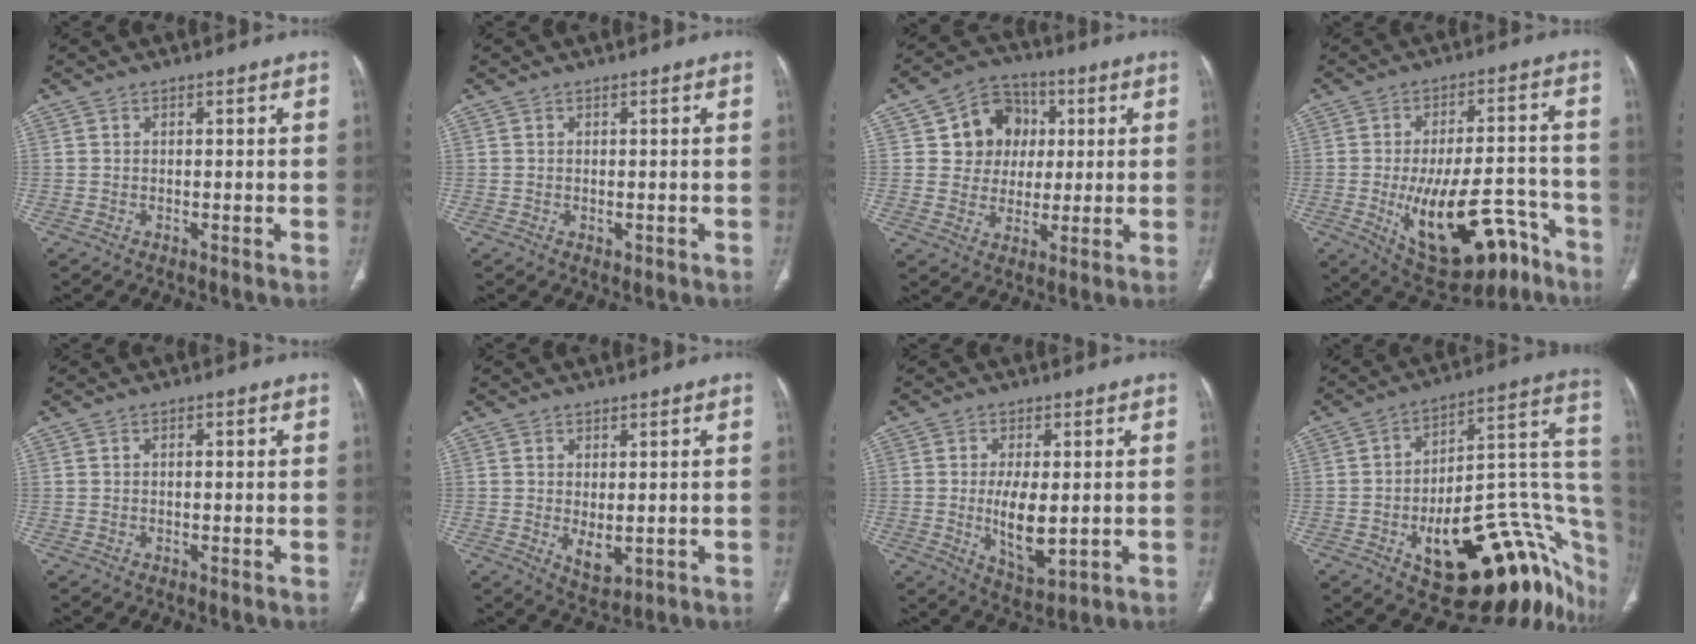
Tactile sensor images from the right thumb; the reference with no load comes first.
{"total": 0.7, "force": [-0.2, 0.5, 0.5], "torque": [-0.008, -0.002, 0.002]}
{"total": 11.0, "force": [2.7, 9.8, 4.3], "torque": [-0.017, 0.001, 0.043]}
{"total": 20.3, "force": [-9.9, 9.1, 15.2], "torque": [-0.206, 0.053, -0.131]}
{"total": 1.0, "force": [0.1, 0.3, 0.9], "torque": [-0.020, 0.004, 0.002]}
{"total": 4.4, "force": [-0.5, 2.3, 3.7], "torque": [-0.054, -0.012, 0.009]}
{"total": 9.1, "force": [-0.6, 4.0, 8.1], "torque": [-0.135, -0.019, 0.001]}
{"total": 31.0, "force": [-12.1, 13.3, 25.3], "torque": [-0.229, 0.082, -0.162]}